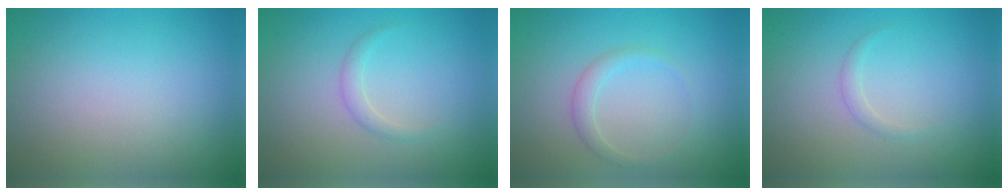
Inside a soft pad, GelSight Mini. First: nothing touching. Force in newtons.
{"total": 1.1, "press": 1.1, "slide": 0.1}
{"total": 1.4, "press": 1.4, "slide": 0.0}
{"total": 0.7, "press": 0.7, "slide": 0.0}